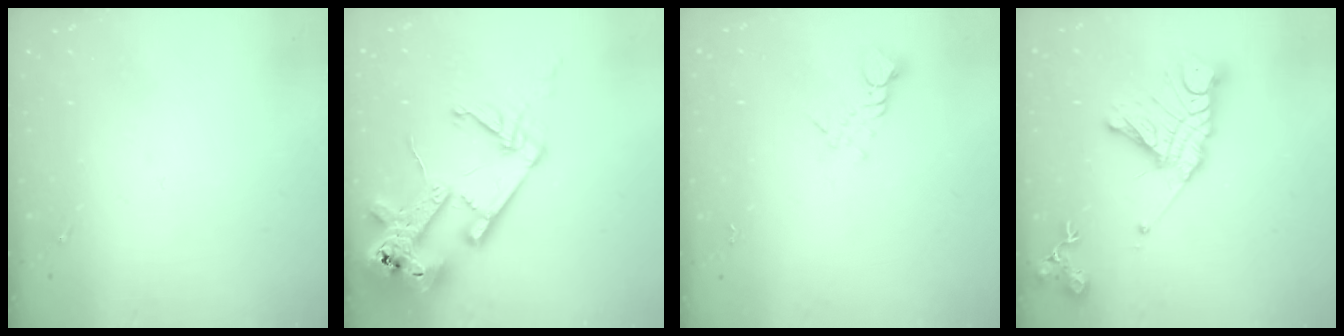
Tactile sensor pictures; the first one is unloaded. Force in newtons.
{"total": 21.7, "press": 21.5, "slide": 2.7}
{"total": 3.8, "press": 3.8, "slide": 0.2}
{"total": 17.0, "press": 16.9, "slide": 1.3}